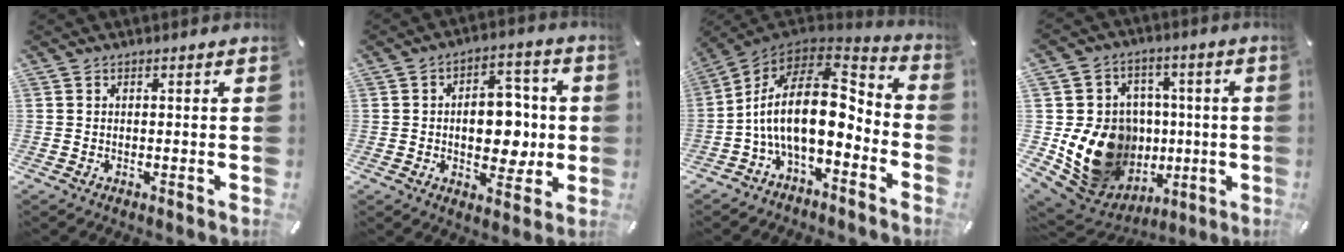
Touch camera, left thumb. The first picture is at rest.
{"total": 11.7, "force": [-0.4, 7.8, 8.7], "torque": [-0.102, 0.005, -0.006]}
{"total": 19.9, "force": [-1.0, 11.1, 16.5], "torque": [-0.317, -0.008, -0.018]}
{"total": 19.4, "force": [-1.6, 17.1, 9.1], "torque": [-0.170, -0.011, 0.011]}